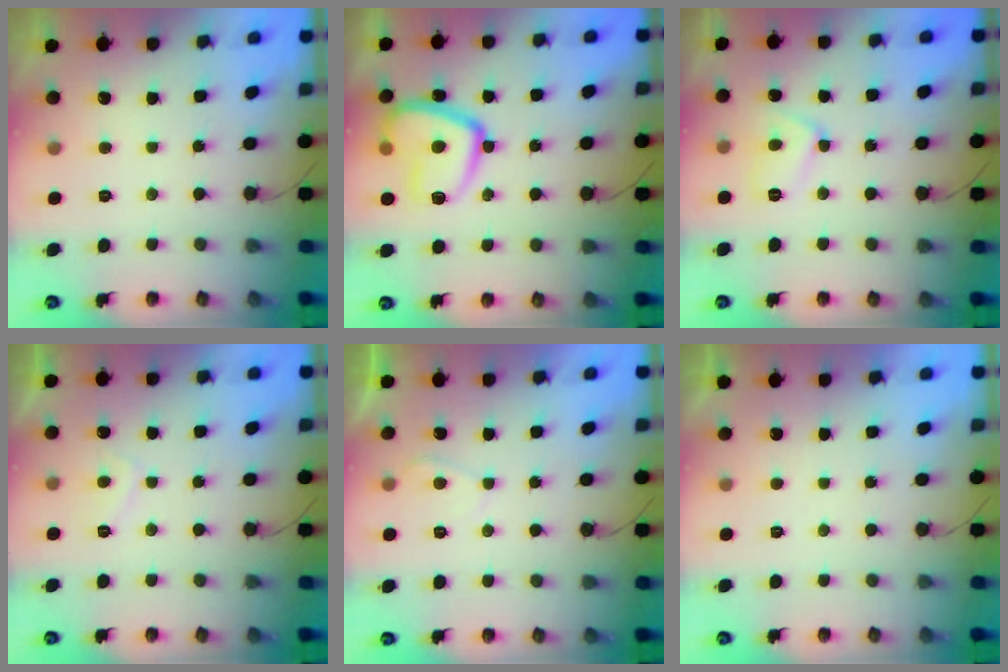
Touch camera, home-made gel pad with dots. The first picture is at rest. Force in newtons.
{"total": 15.7, "press": 15.5, "slide": 1.8}
{"total": 6.5, "press": 6.5, "slide": 0.6}
{"total": 2.8, "press": 2.7, "slide": 0.9}
{"total": 1.3, "press": 1.2, "slide": 0.6}
{"total": 2.1, "press": 2.1, "slide": 0.4}